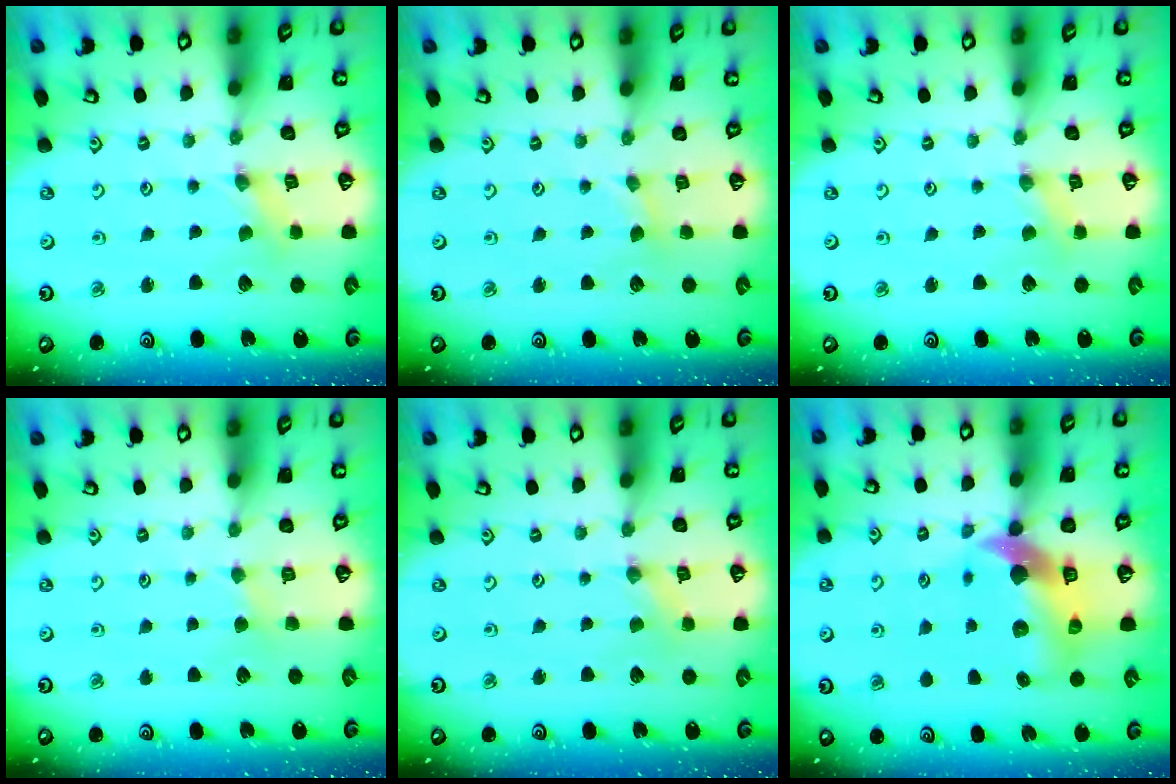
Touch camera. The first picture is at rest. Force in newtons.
{"total": 1.1, "press": 1.1, "slide": 0.3}
{"total": 0.6, "press": 0.6, "slide": 0.1}
{"total": 2.1, "press": 2.1, "slide": 0.4}
{"total": 0.0}
{"total": 11.6, "press": 11.5, "slide": 1.8}